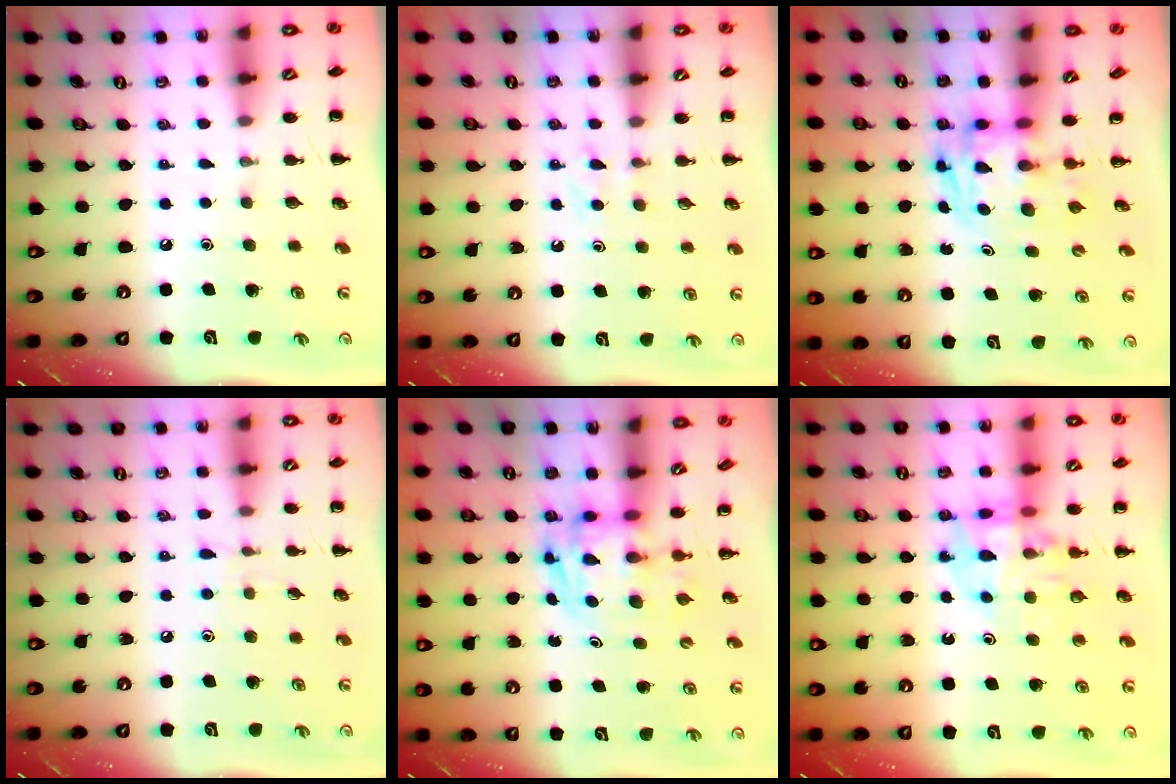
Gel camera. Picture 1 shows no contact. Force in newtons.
{"total": 3.8, "press": 3.6, "slide": 1.2}
{"total": 2.9, "press": 2.9, "slide": 0.5}
{"total": 4.4, "press": 4.0, "slide": 1.9}
{"total": 2.7, "press": 2.7, "slide": 0.5}
{"total": 10.5, "press": 10.1, "slide": 2.8}